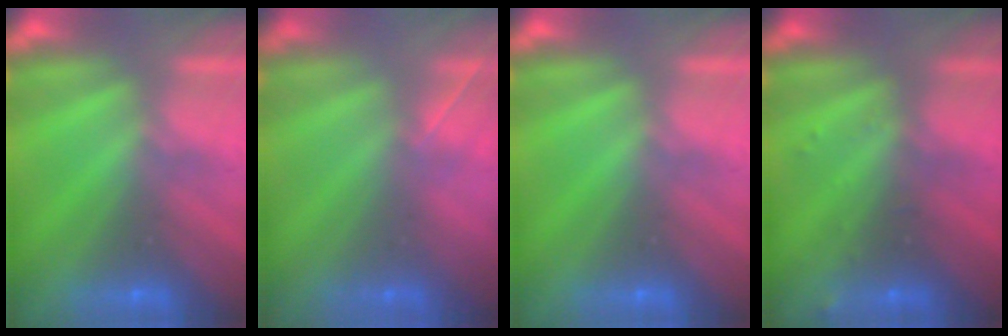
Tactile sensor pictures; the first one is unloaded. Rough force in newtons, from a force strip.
{"total": 1.6}
{"total": 0.0}
{"total": 2.9}